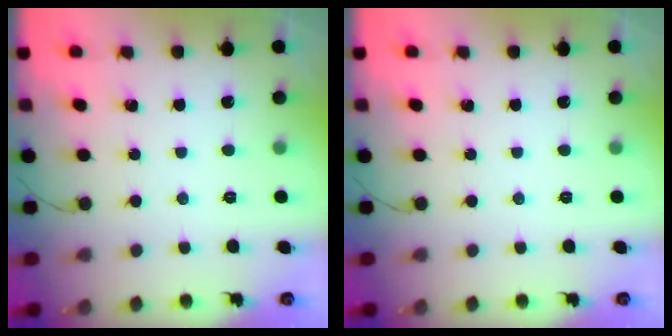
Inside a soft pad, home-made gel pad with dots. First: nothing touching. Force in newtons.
{"total": 0.0}